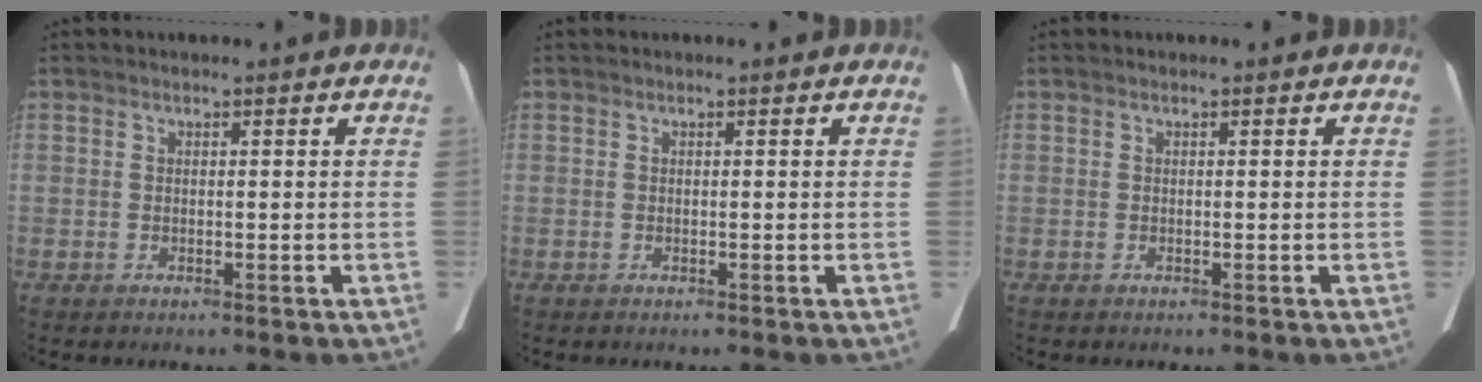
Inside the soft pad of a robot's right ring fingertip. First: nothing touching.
{"total": 0.0}
{"total": 0.0}